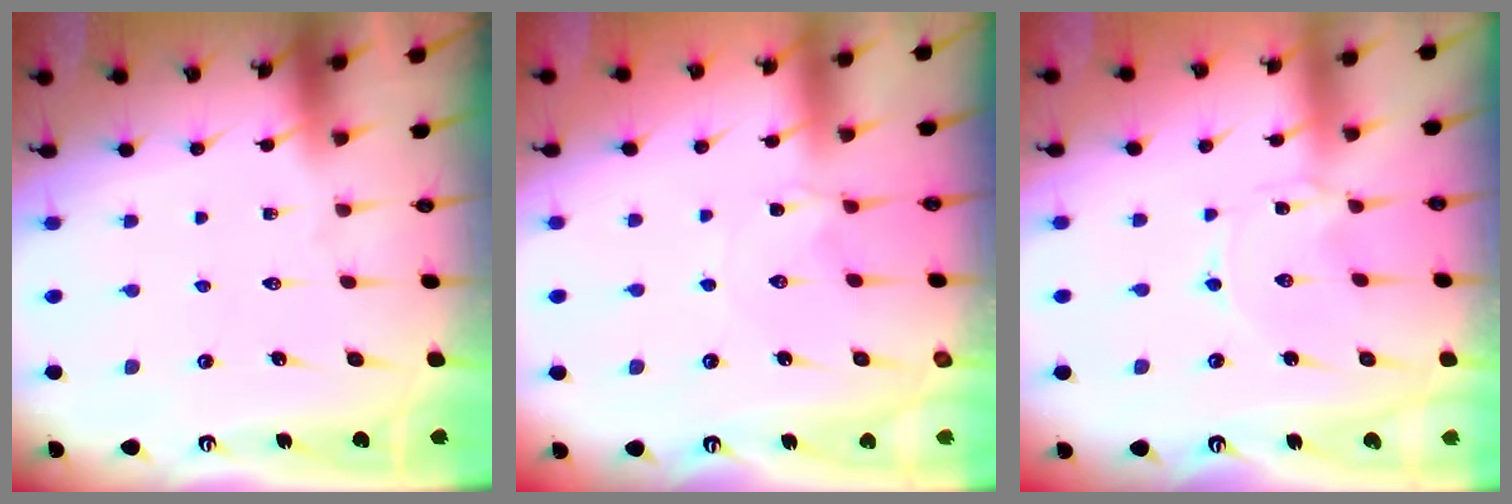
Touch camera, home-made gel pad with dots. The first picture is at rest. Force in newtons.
{"total": 1.3, "press": 1.3, "slide": 0.3}
{"total": 0.0}